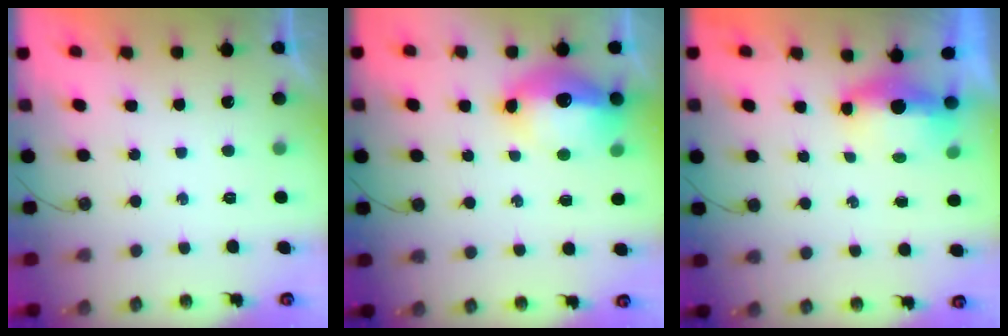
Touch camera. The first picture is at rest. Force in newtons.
{"total": 14.6, "press": 14.5, "slide": 1.5}
{"total": 13.6, "press": 6.9, "slide": 11.7}